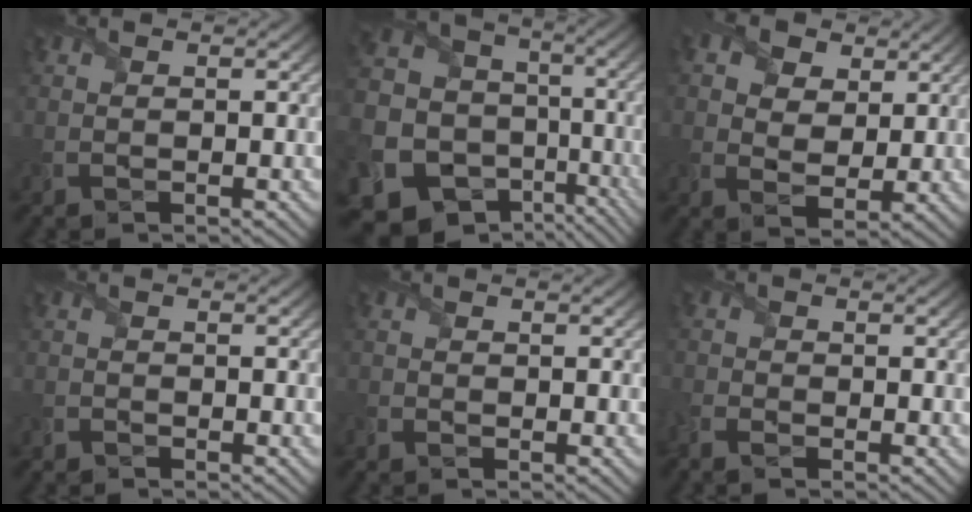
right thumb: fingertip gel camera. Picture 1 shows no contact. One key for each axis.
{"total": 19.9, "fx": -7.5, "fy": 16.6, "fz": 8.0, "tx": -0.221, "ty": -0.024, "tz": -0.100}
{"total": 8.7, "fx": 4.5, "fy": 5.9, "fz": 4.6, "tx": -0.137, "ty": 0.012, "tz": 0.078}
{"total": 1.0, "fx": -1.0, "fy": 0.1, "fz": 0.0, "tx": 0.000, "ty": -0.004, "tz": -0.021}
{"total": 1.0, "fx": -0.8, "fy": 0.5, "fz": 0.4, "tx": -0.011, "ty": -0.006, "tz": -0.015}
{"total": 3.1, "fx": -2.2, "fy": 1.5, "fz": 1.7, "tx": -0.048, "ty": -0.009, "tz": -0.054}